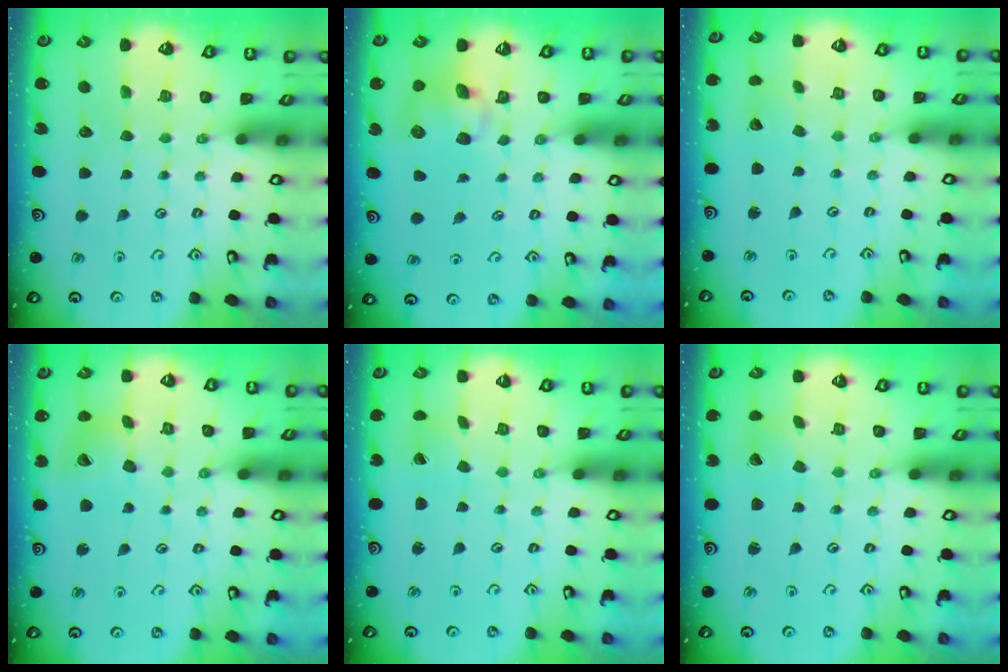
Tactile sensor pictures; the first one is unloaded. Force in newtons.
{"total": 7.7, "press": 7.6, "slide": 1.0}
{"total": 1.9, "press": 1.9, "slide": 0.0}
{"total": 11.9, "press": 11.8, "slide": 1.5}
{"total": 1.6, "press": 1.5, "slide": 0.1}
{"total": 2.4, "press": 2.4, "slide": 0.3}